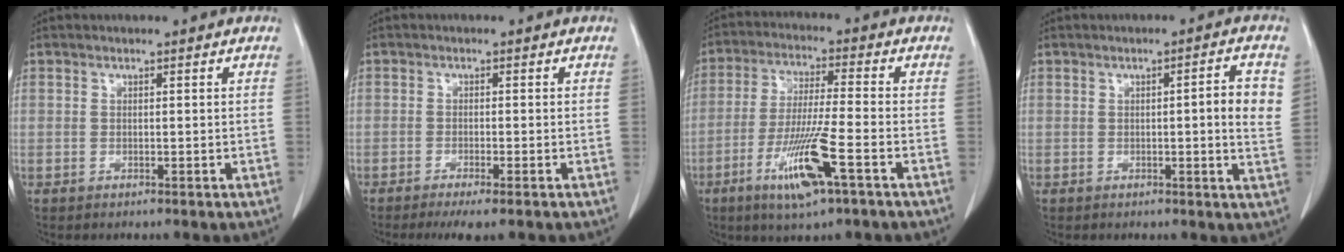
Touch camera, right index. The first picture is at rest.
{"total": 4.1, "force": [-2.9, 0.1, 2.9], "torque": [-0.044, -0.011, -0.044]}
{"total": 11.2, "force": [-5.1, 0.3, 10.0], "torque": [-0.195, -0.021, -0.095]}
{"total": 5.4, "force": [0.7, 0.3, 5.4], "torque": [-0.067, 0.001, 0.003]}